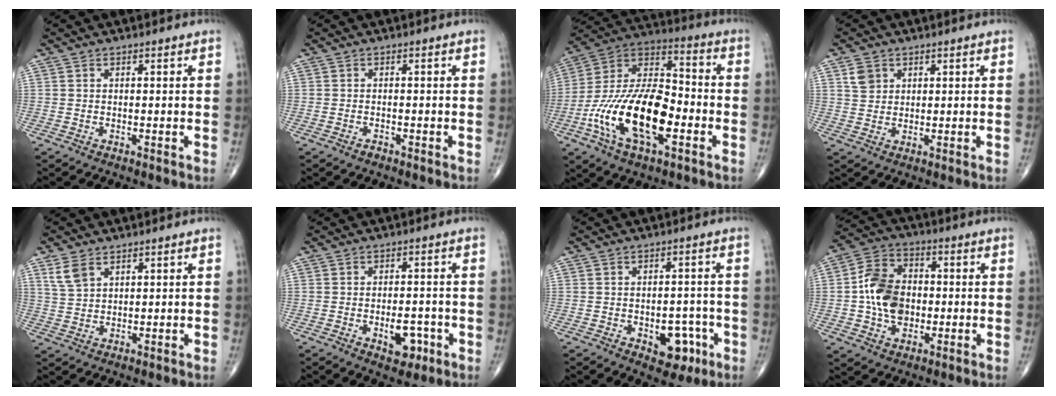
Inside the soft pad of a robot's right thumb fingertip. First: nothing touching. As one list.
[{"total": 0.8, "force": [-0.6, 0.4, 0.3], "torque": [-0.006, 0.004, -0.011]}, {"total": 22.6, "force": [-6.7, 11.0, 18.6], "torque": [-0.339, 0.036, -0.121]}, {"total": 3.5, "force": [1.6, 2.7, 1.3], "torque": [-0.013, -0.006, 0.032]}, {"total": 4.2, "force": [2.5, 2.4, 2.3], "torque": [-0.044, -0.006, 0.059]}, {"total": 5.9, "force": [-2.3, 3.5, 4.2], "torque": [-0.035, 0.015, -0.024]}, {"total": 6.6, "force": [-2.6, 4.0, 4.6], "torque": [-0.034, 0.017, -0.026]}, {"total": 11.9, "force": [-0.7, 8.7, 8.1], "torque": [-0.125, 0.022, -0.019]}]